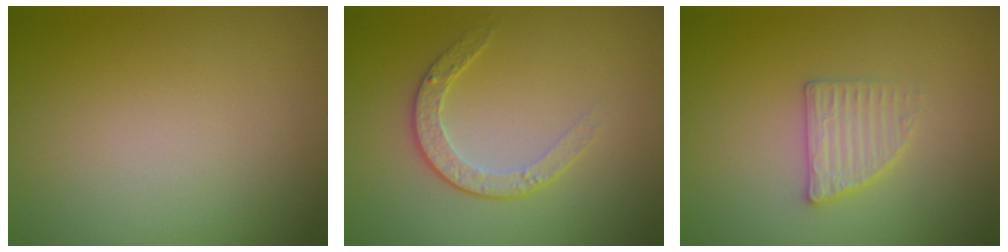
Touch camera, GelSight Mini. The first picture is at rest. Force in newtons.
{"total": 2.2, "press": 1.6, "slide": 1.5}
{"total": 2.3, "press": 2.2, "slide": 0.5}